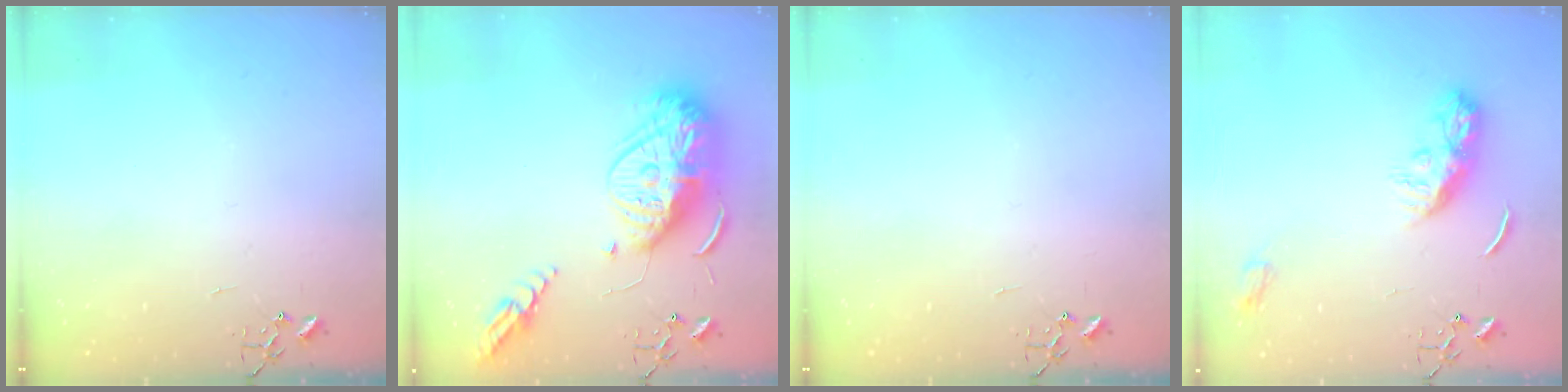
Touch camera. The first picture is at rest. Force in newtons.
{"total": 19.6, "press": 19.5, "slide": 1.9}
{"total": 0.0}
{"total": 10.4, "press": 10.4, "slide": 0.2}